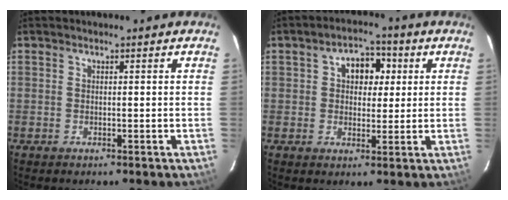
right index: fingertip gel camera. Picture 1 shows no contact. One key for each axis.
{"total": 6.6, "fx": 1.7, "fy": 4.8, "fz": 4.1, "tx": -0.061, "ty": 0.023, "tz": 0.028}